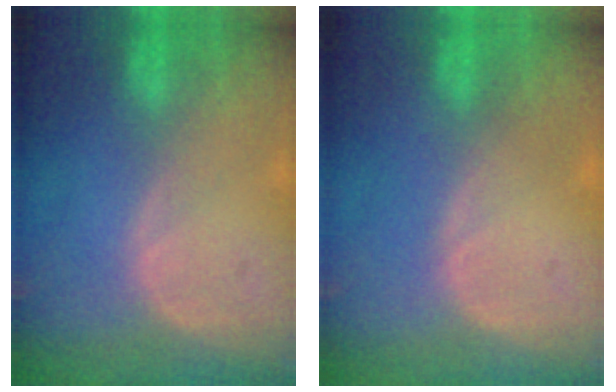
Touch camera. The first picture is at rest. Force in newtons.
{"total": 0.0}